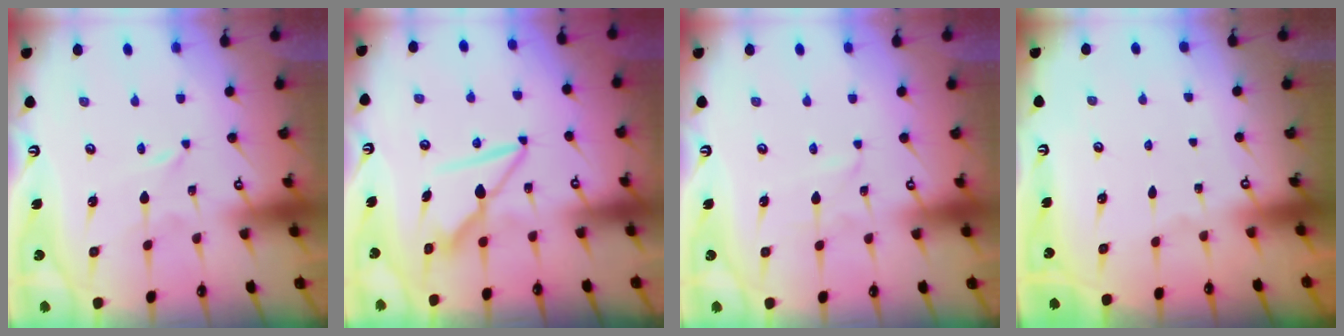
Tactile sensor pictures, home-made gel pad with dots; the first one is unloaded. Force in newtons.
{"total": 8.4, "press": 8.3, "slide": 0.6}
{"total": 1.2, "press": 1.2, "slide": 0.1}
{"total": 0.0}